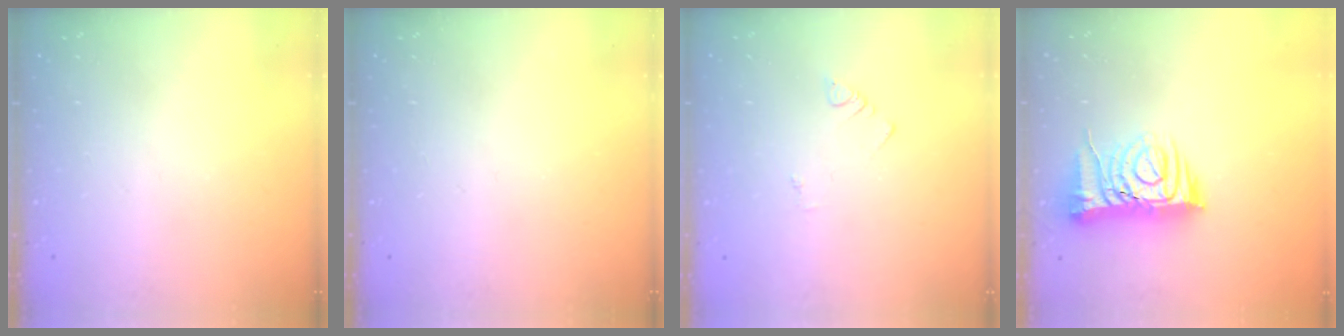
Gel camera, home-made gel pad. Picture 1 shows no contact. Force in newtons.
{"total": 0.0}
{"total": 1.1, "press": 1.1, "slide": 0.3}
{"total": 10.1, "press": 10.0, "slide": 1.4}